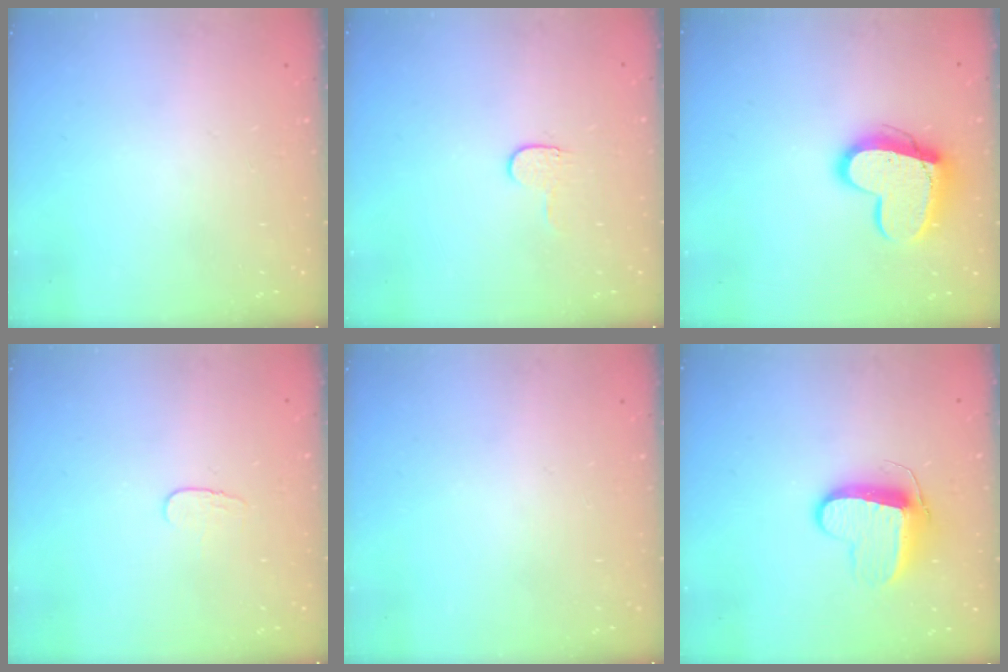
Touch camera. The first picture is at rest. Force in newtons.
{"total": 3.6, "press": 3.6, "slide": 0.3}
{"total": 14.0, "press": 14.0, "slide": 0.6}
{"total": 3.7, "press": 3.7, "slide": 0.4}
{"total": 0.0}
{"total": 10.0, "press": 10.0, "slide": 0.5}